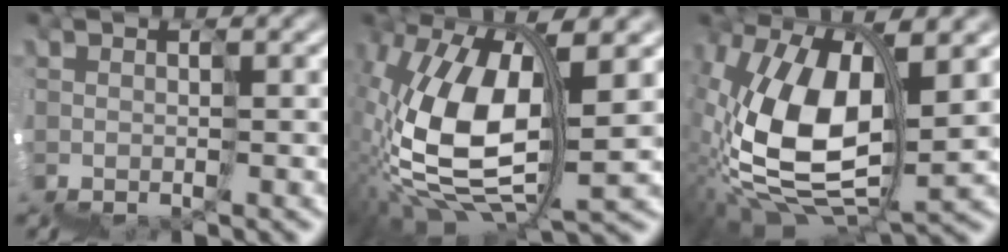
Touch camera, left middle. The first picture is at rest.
{"total": 6.9, "force": [0.5, 3.0, 6.2], "torque": [-0.142, 0.017, -0.001]}
{"total": 8.4, "force": [1.3, 4.0, 7.2], "torque": [-0.149, 0.016, 0.014]}